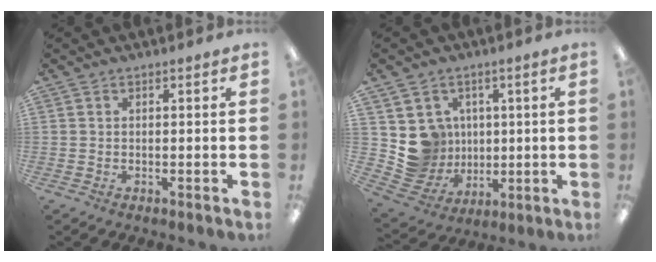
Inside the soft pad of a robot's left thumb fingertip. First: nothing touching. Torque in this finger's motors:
{"motor_torque": [0.76, 0.79, 0.35, -0.40, 0.02]}